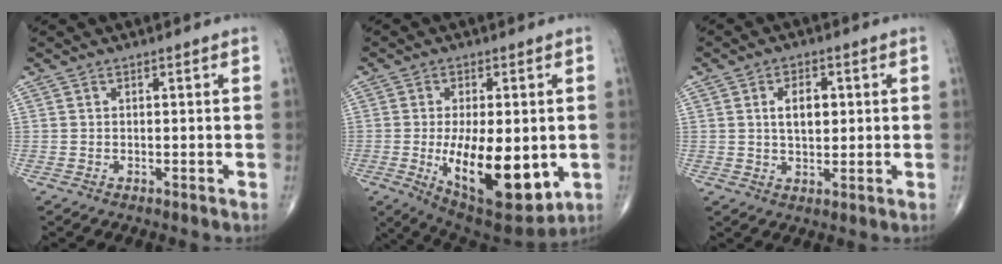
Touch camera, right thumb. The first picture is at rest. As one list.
[{"total": 18.4, "force": [-3.0, 7.9, 16.3], "torque": [-0.250, -0.029, -0.026]}, {"total": 5.9, "force": [1.2, 3.4, 4.6], "torque": [-0.061, -0.002, 0.020]}]